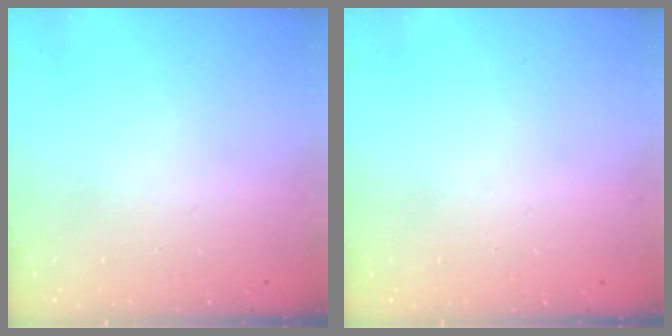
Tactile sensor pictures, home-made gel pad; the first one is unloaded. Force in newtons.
{"total": 0.0}